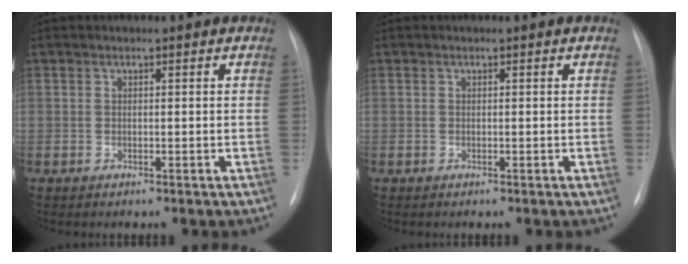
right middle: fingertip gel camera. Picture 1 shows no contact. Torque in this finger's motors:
{"motor_torque": [0.24, -0.19, 0.02, 0.01]}